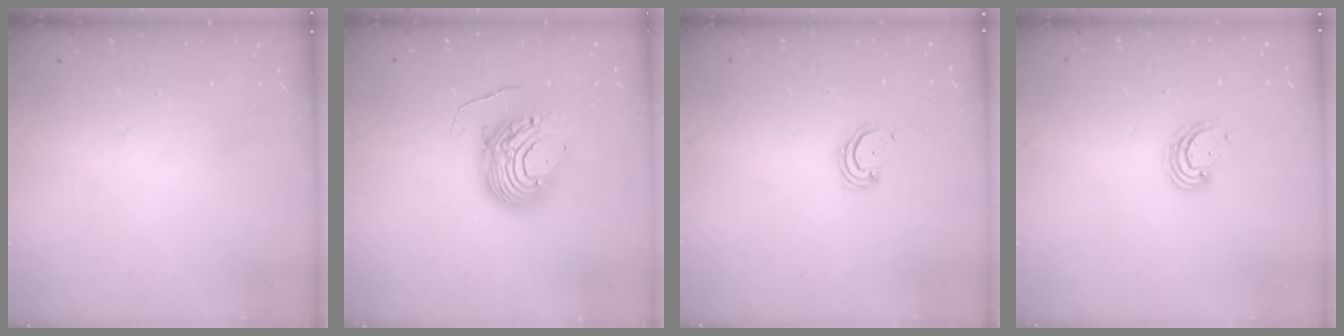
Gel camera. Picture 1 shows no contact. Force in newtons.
{"total": 10.5, "press": 10.5, "slide": 0.9}
{"total": 2.3, "press": 2.2, "slide": 0.2}
{"total": 3.7, "press": 3.7, "slide": 0.3}